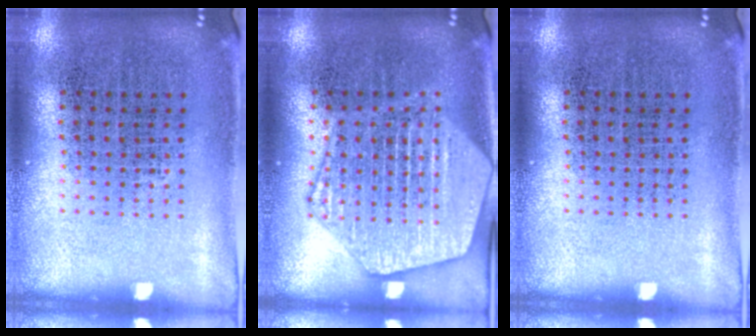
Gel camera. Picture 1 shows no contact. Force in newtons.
{"total": 3.2, "press": 3.1, "slide": 0.4}
{"total": 0.0}